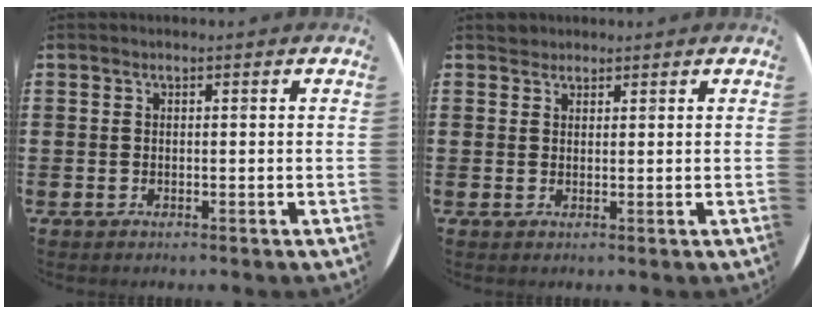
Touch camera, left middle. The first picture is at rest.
{"total": 1.3, "force": [1.2, 0.4, -0.1], "torque": [0.008, -0.002, 0.023]}